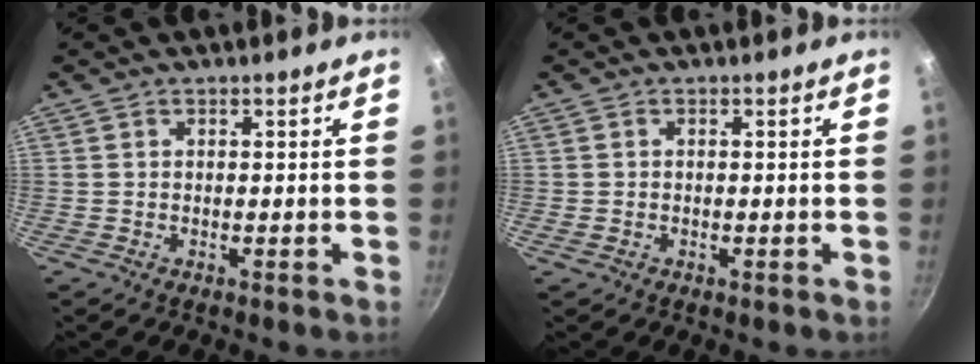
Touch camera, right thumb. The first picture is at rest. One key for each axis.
{"total": 0.8, "fx": -0.3, "fy": 0.6, "fz": 0.4, "tx": -0.008, "ty": 0.001, "tz": -0.004}